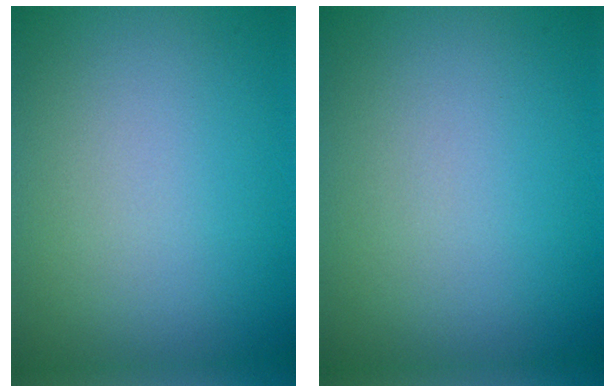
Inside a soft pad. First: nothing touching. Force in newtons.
{"total": 0.0}